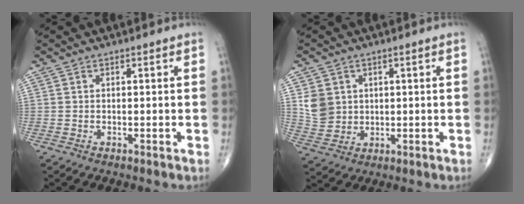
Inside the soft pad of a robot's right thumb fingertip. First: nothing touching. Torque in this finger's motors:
{"motor_torque": [-0.04, 0.04, 0.00, 0.00, 0.00]}